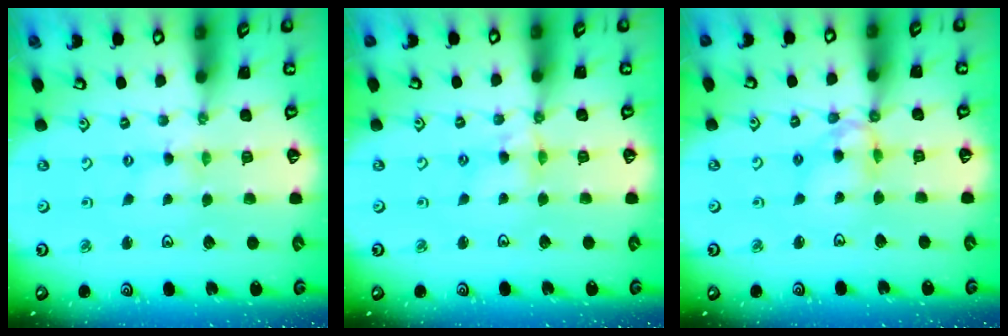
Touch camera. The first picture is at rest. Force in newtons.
{"total": 4.5, "press": 4.4, "slide": 0.4}
{"total": 7.8, "press": 7.7, "slide": 1.0}